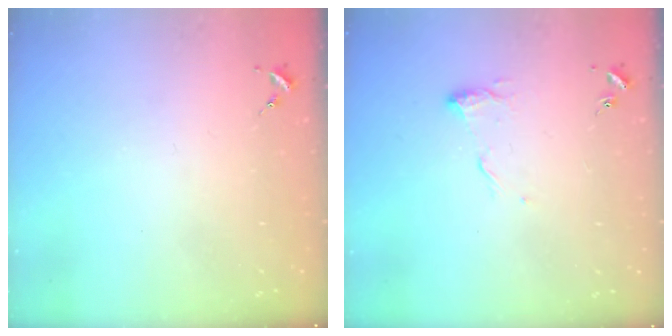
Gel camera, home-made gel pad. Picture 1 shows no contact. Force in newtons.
{"total": 7.1, "press": 7.1, "slide": 0.2}